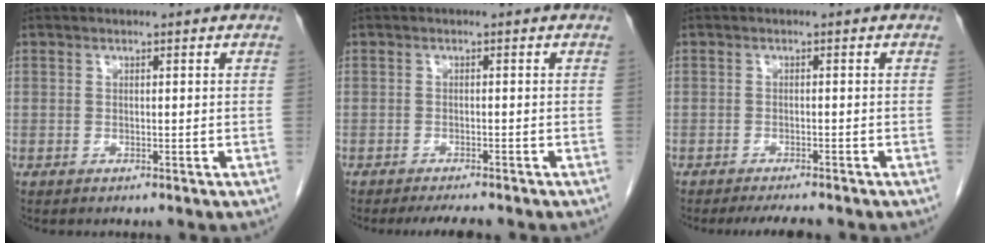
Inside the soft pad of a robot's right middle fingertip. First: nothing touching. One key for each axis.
{"total": 3.8, "fx": -3.3, "fy": 0.5, "fz": 1.8, "tx": -0.024, "ty": -0.007, "tz": -0.048}
{"total": 3.9, "fx": -3.5, "fy": 0.5, "fz": 1.8, "tx": -0.024, "ty": -0.008, "tz": -0.051}